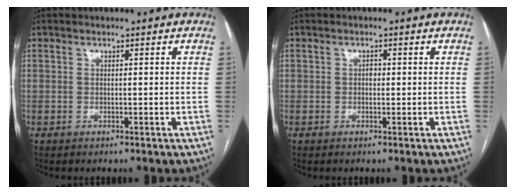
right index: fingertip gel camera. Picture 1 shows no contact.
{"total": 0.9, "force": [0.0, 0.6, 0.7], "torque": [-0.008, 0.003, -0.003]}